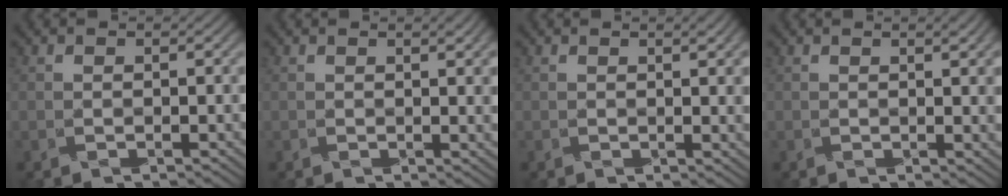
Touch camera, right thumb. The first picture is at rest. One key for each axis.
{"total": 2.6, "fx": 1.2, "fy": 0.3, "fz": 2.3, "tx": -0.027, "ty": 0.008, "tz": 0.017}
{"total": 3.0, "fx": 1.2, "fy": 0.5, "fz": 2.8, "tx": -0.031, "ty": 0.009, "tz": 0.017}
{"total": 3.0, "fx": 1.2, "fy": 0.4, "fz": 2.7, "tx": -0.031, "ty": 0.009, "tz": 0.018}